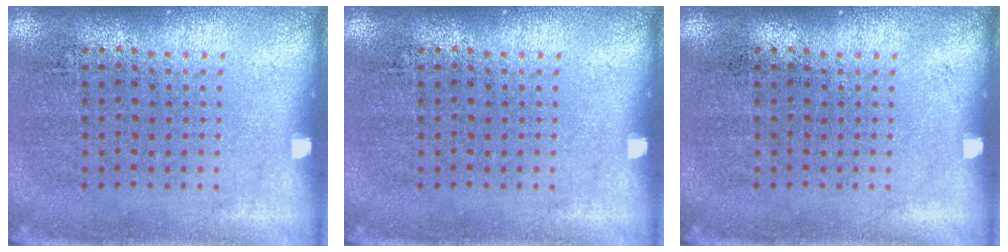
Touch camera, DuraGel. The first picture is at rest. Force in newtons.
{"total": 0.0}
{"total": 0.0}